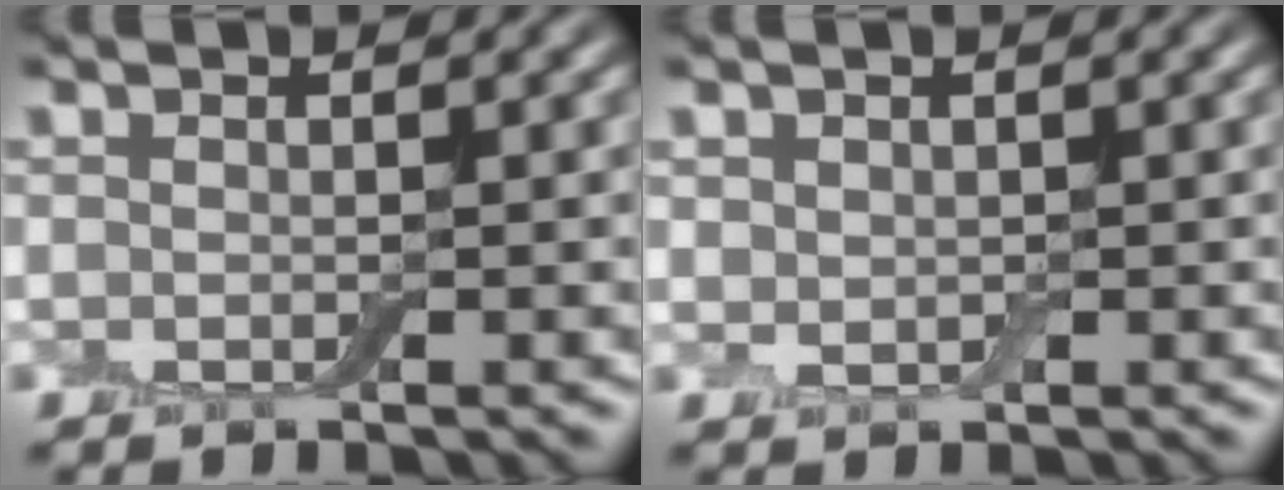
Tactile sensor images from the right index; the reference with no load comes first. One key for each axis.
{"total": 1.2, "fx": 0.5, "fy": 1.0, "fz": 0.3, "tx": -0.001, "ty": 0.003, "tz": 0.006}